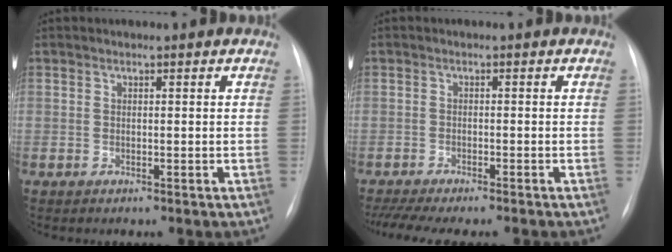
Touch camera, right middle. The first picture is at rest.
{"total": 10.9, "force": [-9.4, 1.3, 5.4], "torque": [-0.074, -0.005, -0.133]}